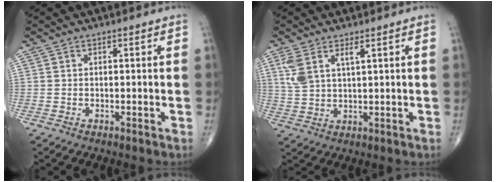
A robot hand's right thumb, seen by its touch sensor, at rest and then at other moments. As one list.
[{"total": 5.8, "force": [2.9, 2.2, 4.6], "torque": [-0.102, -0.007, 0.068]}]